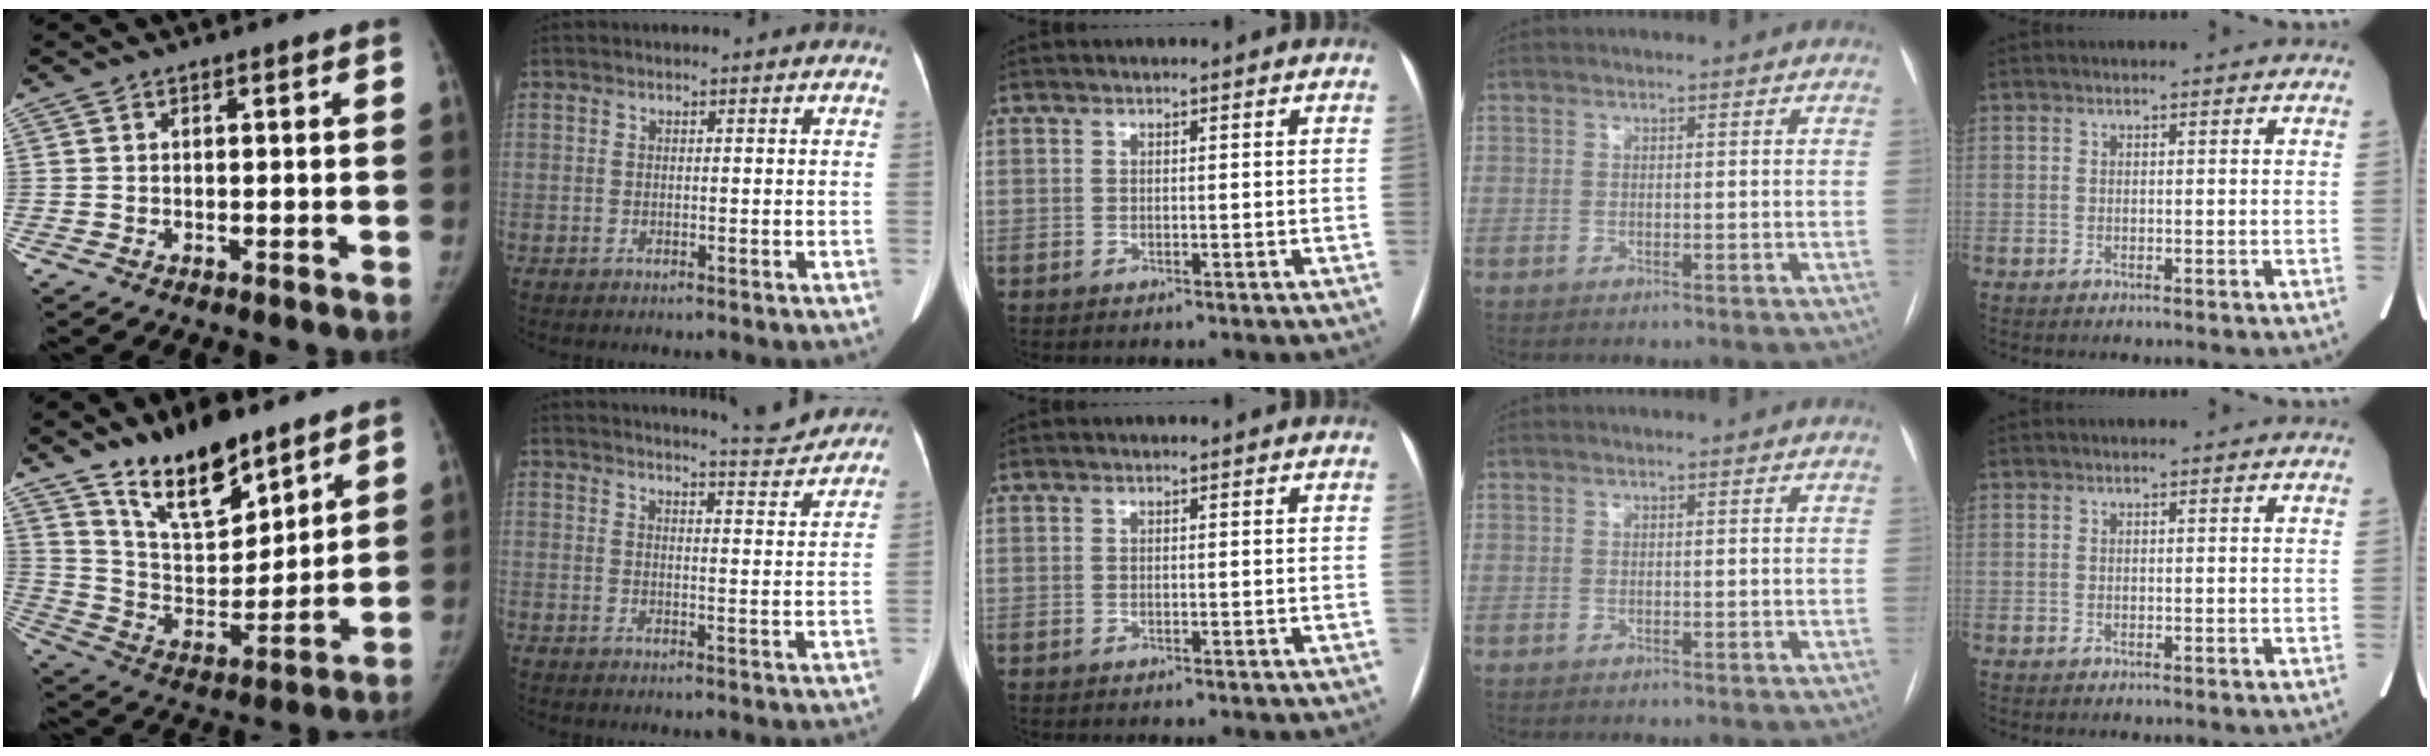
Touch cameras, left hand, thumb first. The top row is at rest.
{"thumb": {"total": 16.7, "force": [12.1, 6.9, 9.2], "torque": [-0.107, -0.084, 0.222]}, "index": {"total": 7.7, "force": [7.6, 0.0, 1.3], "torque": [-0.026, -0.016, 0.090]}}